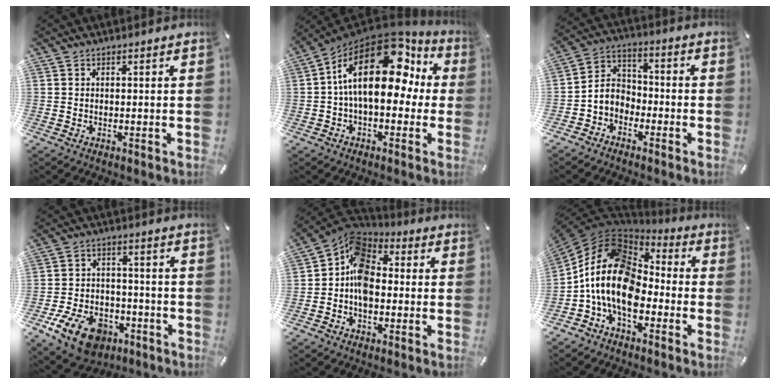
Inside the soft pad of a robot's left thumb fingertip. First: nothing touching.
{"total": 22.3, "force": [5.2, 11.8, 18.1], "torque": [-0.312, -0.033, 0.085]}
{"total": 6.0, "force": [-3.4, 4.8, 1.2], "torque": [-0.035, 0.016, -0.071]}
{"total": 12.7, "force": [-7.0, 8.0, 6.9], "torque": [-0.135, 0.051, -0.124]}
{"total": 11.6, "force": [-1.7, 8.6, 7.6], "torque": [-0.156, 0.015, -0.034]}
{"total": 16.2, "force": [-5.0, 11.0, 10.9], "torque": [-0.239, 0.014, -0.092]}